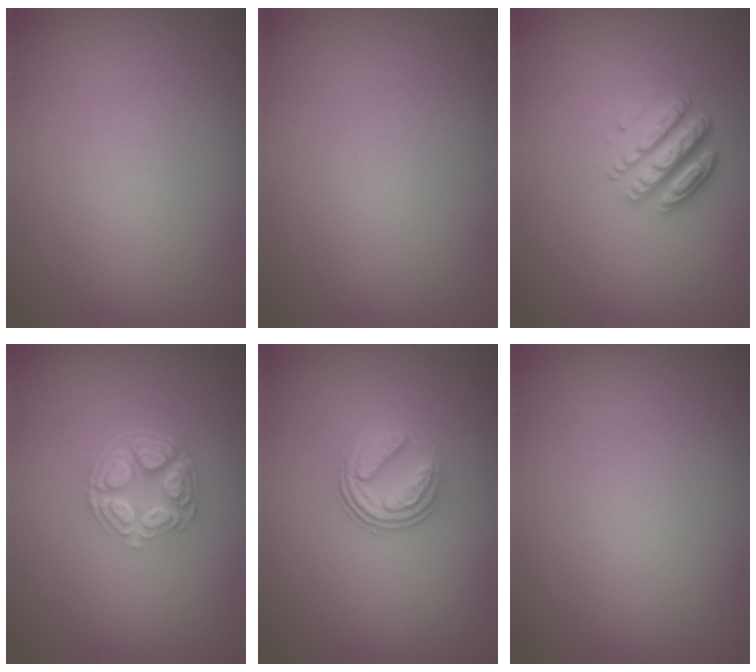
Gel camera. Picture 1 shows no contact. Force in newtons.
{"total": 0.0}
{"total": 4.9, "press": 3.5, "slide": 3.5}
{"total": 4.9, "press": 3.7, "slide": 3.3}
{"total": 3.6, "press": 2.5, "slide": 2.7}
{"total": 0.0}